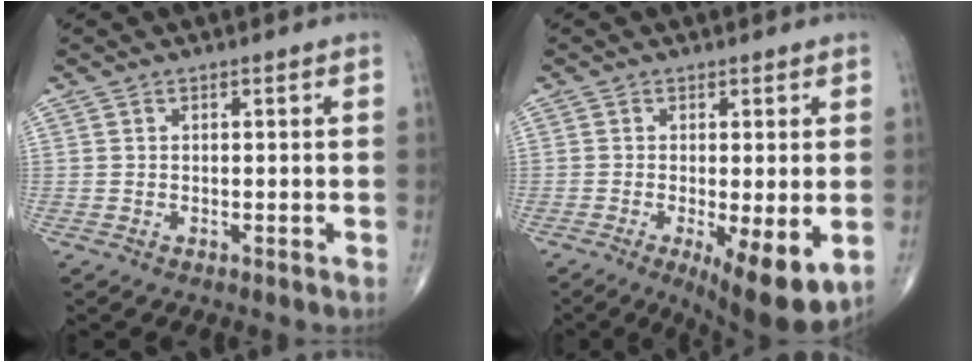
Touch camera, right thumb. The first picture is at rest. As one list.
[{"total": 10.4, "force": [-2.9, 3.0, 9.5], "torque": [-0.140, -0.026, -0.038]}]